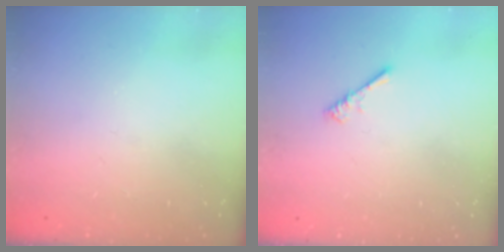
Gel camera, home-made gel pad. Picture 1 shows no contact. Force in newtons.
{"total": 0.8, "press": 0.8, "slide": 0.3}